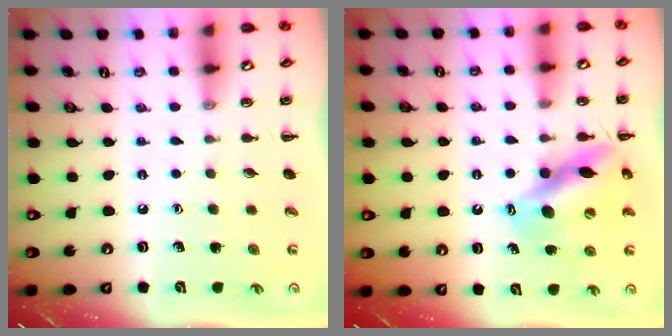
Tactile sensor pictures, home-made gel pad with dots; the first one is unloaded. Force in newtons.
{"total": 12.8, "press": 12.2, "slide": 3.8}